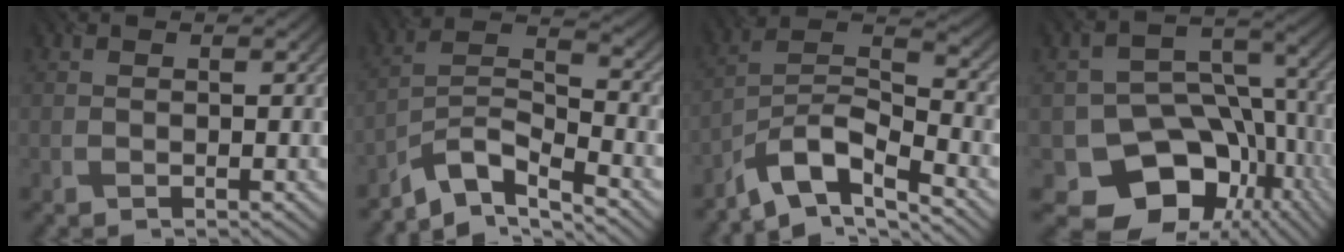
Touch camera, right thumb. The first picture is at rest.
{"total": 8.1, "force": [-6.3, 2.3, 4.4], "torque": [-0.079, -0.003, -0.134]}
{"total": 10.3, "force": [-7.7, 3.1, 6.1], "torque": [-0.109, 0.000, -0.161]}
{"total": 14.5, "force": [-6.2, 10.5, 7.7], "torque": [-0.116, -0.034, -0.093]}